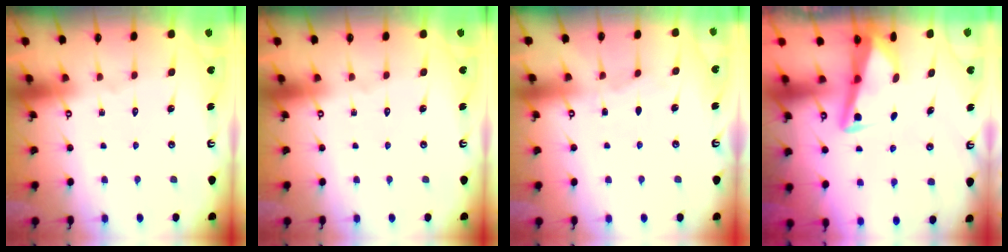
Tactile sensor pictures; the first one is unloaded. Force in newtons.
{"total": 0.0}
{"total": 3.1, "press": 3.1, "slide": 0.4}
{"total": 3.9, "press": 3.8, "slide": 0.4}